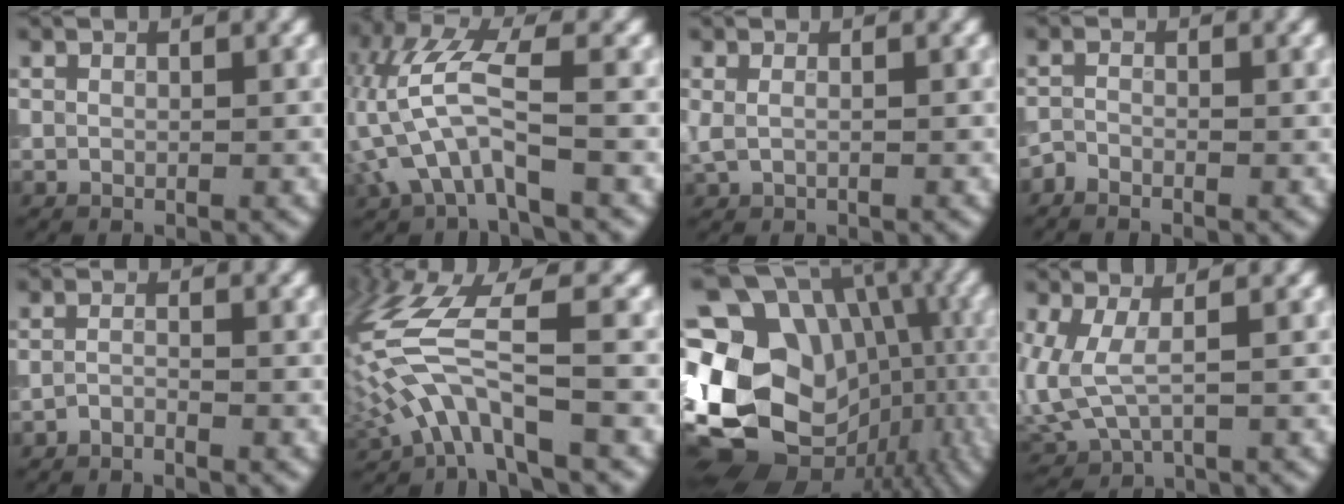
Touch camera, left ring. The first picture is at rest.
{"total": 6.2, "force": [-1.4, 2.5, 5.5], "torque": [-0.131, 0.014, -0.030]}
{"total": 0.8, "force": [0.1, 0.4, 0.7], "torque": [-0.020, -0.001, 0.000]}
{"total": 1.0, "force": [-0.9, 0.2, 0.4], "torque": [-0.011, -0.002, -0.024]}
{"total": 1.0, "force": [-0.9, 0.1, 0.5], "torque": [-0.008, -0.001, -0.022]}
{"total": 7.6, "force": [-1.5, 2.5, 7.0], "torque": [-0.158, 0.012, -0.038]}
{"total": 21.0, "force": [-3.5, 16.4, 12.7], "torque": [-0.235, -0.014, -0.035]}
{"total": 3.5, "force": [0.3, 1.7, 3.0], "torque": [-0.094, -0.013, 0.007]}